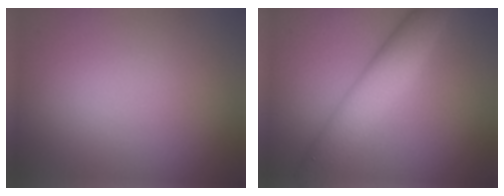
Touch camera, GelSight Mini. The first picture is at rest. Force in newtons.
{"total": 6.1, "press": 6.1, "slide": 0.2}